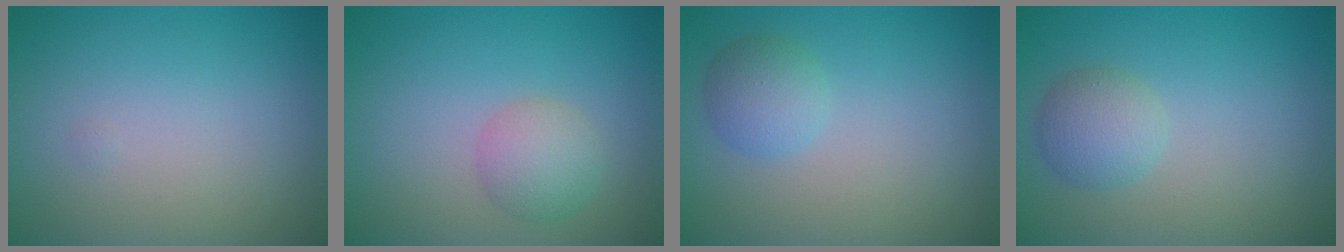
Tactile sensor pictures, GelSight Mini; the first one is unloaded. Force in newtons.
{"total": 2.7, "press": 2.7, "slide": 0.1}
{"total": 2.3, "press": 2.3, "slide": 0.1}
{"total": 2.7, "press": 2.7, "slide": 0.1}